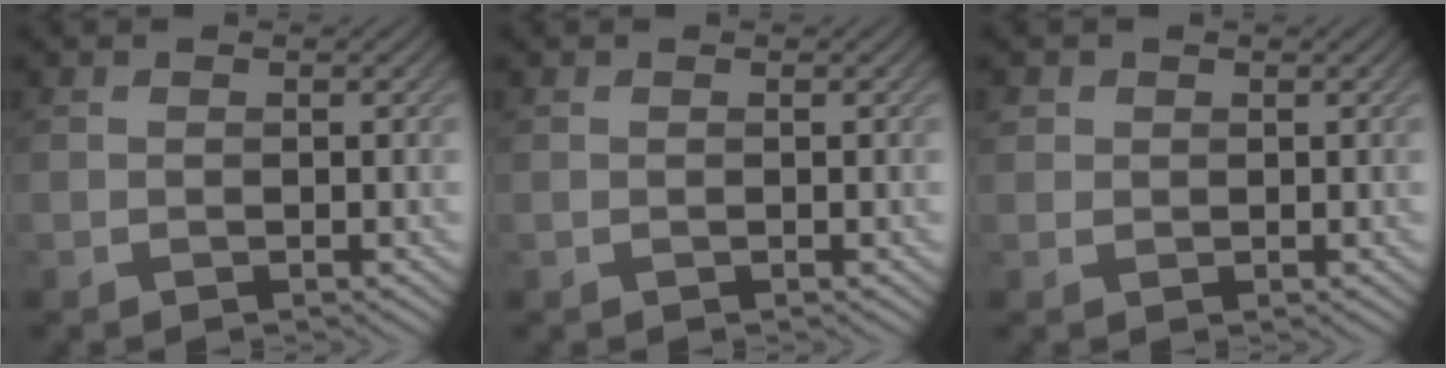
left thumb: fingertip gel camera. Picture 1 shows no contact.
{"total": 0.0}
{"total": 1.5, "force": [0.6, 1.3, 0.2], "torque": [-0.001, 0.002, 0.007]}